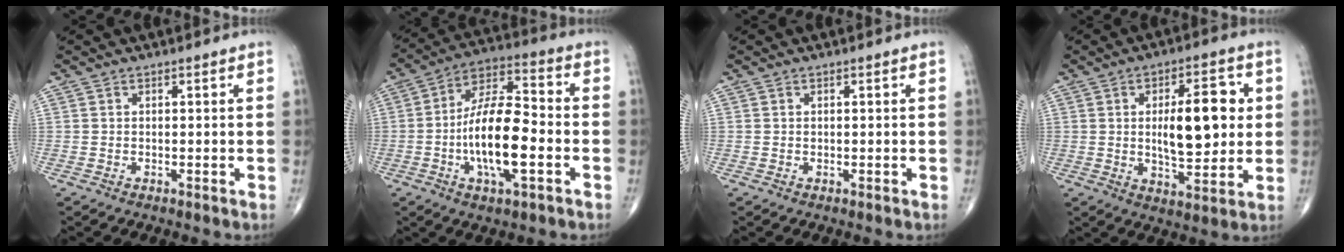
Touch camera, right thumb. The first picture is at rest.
{"total": 16.1, "force": [-3.6, 5.8, 14.5], "torque": [-0.260, 0.030, -0.069]}
{"total": 0.0}
{"total": 14.0, "force": [1.7, 5.9, 12.6], "torque": [-0.164, -0.009, 0.029]}